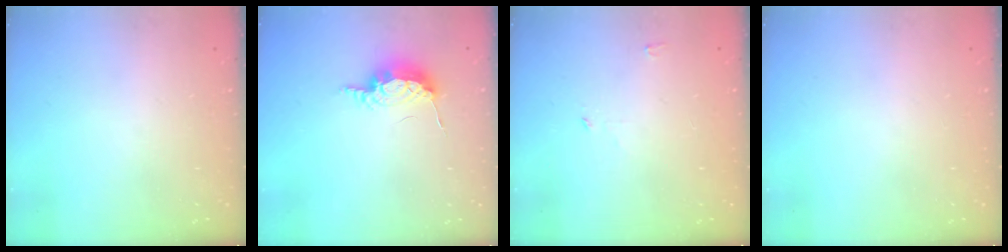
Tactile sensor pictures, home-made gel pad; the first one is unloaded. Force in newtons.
{"total": 7.6, "press": 7.6, "slide": 0.2}
{"total": 2.7, "press": 2.7, "slide": 0.3}
{"total": 0.0}